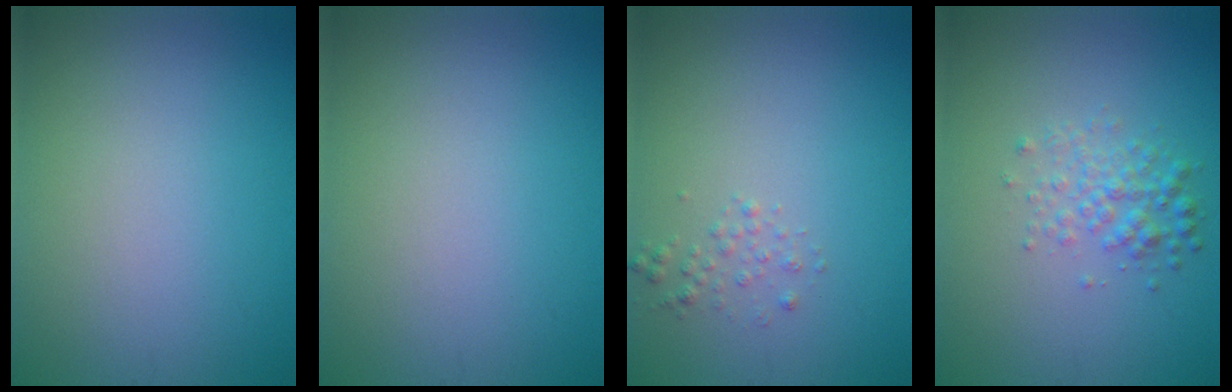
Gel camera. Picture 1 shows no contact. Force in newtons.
{"total": 0.0}
{"total": 0.9, "press": 0.9, "slide": 0.1}
{"total": 2.3, "press": 2.3, "slide": 0.1}